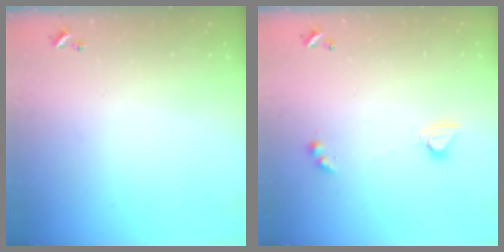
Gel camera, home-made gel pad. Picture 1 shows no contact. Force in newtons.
{"total": 3.3, "press": 3.2, "slide": 0.4}